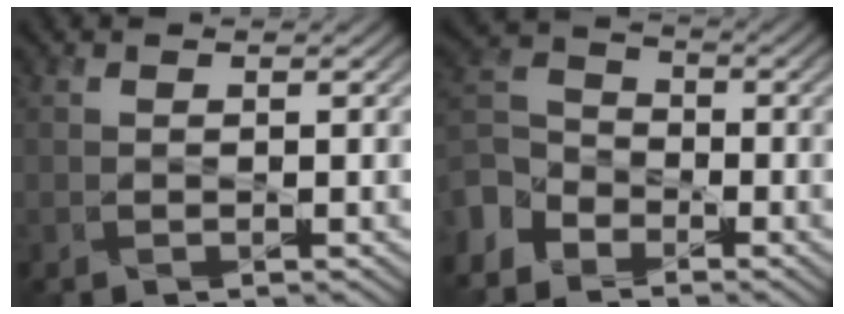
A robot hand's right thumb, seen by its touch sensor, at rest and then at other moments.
{"total": 5.9, "force": [-4.3, 3.7, 1.7], "torque": [-0.053, -0.004, -0.112]}